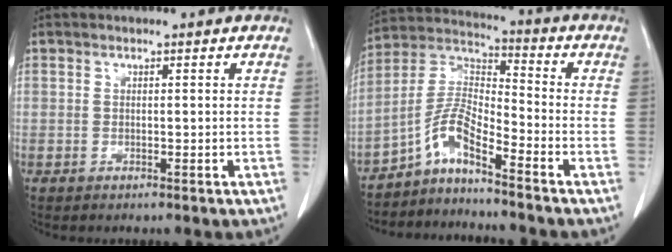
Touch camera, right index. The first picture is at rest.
{"total": 7.1, "force": [-5.2, 0.7, 4.8], "torque": [-0.104, 0.016, -0.103]}